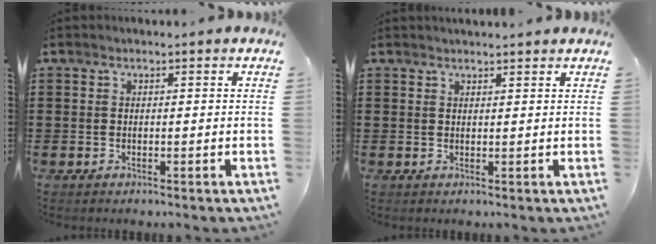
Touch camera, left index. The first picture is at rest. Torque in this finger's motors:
{"motor_torque": [0.07, 0.06, 0.20, 0.02]}